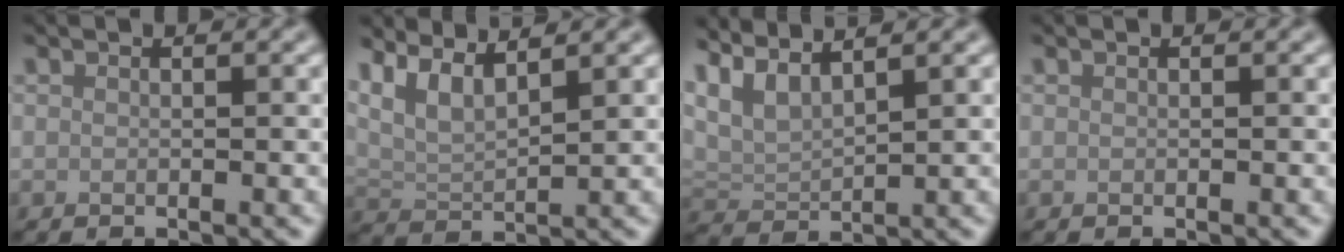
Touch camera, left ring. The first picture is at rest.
{"total": 4.5, "force": [3.2, 1.5, 2.8], "torque": [-0.064, 0.002, 0.064]}
{"total": 4.4, "force": [3.3, 1.4, 2.6], "torque": [-0.065, 0.008, 0.069]}
{"total": 0.0}